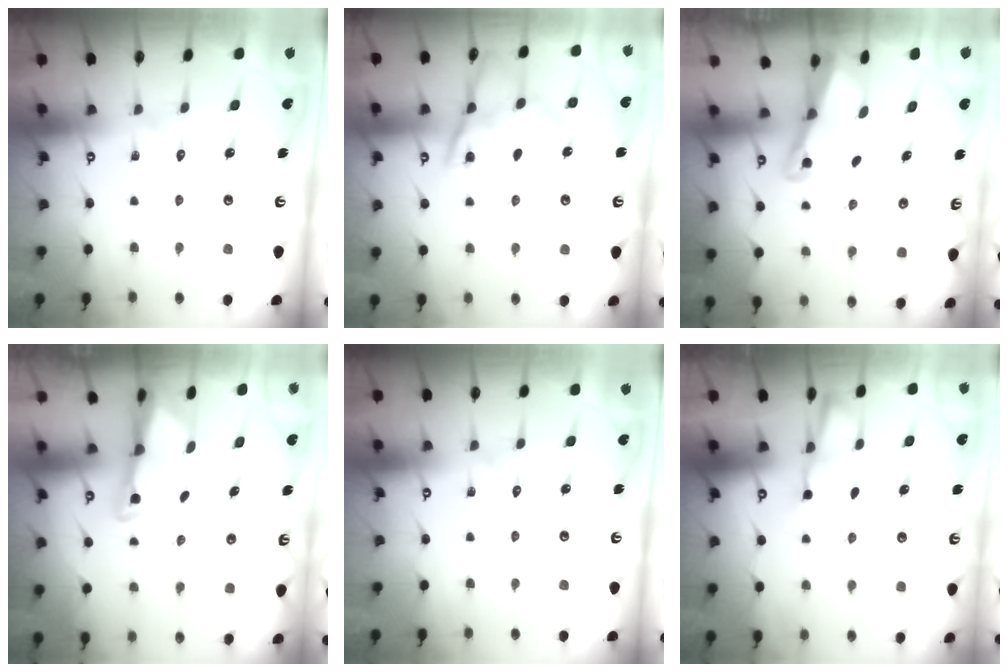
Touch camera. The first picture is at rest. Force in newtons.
{"total": 9.9, "press": 9.9, "slide": 0.5}
{"total": 2.6, "press": 2.5, "slide": 0.6}
{"total": 3.0, "press": 2.9, "slide": 0.6}
{"total": 0.0}
{"total": 3.1, "press": 3.1, "slide": 0.6}